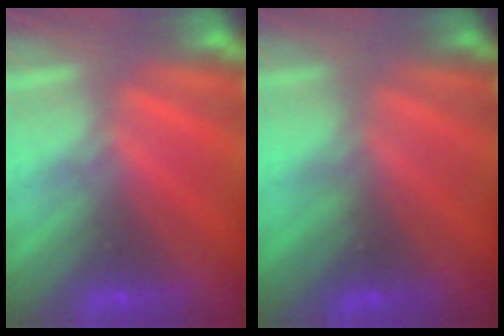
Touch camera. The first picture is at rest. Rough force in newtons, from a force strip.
{"total": 4.8}